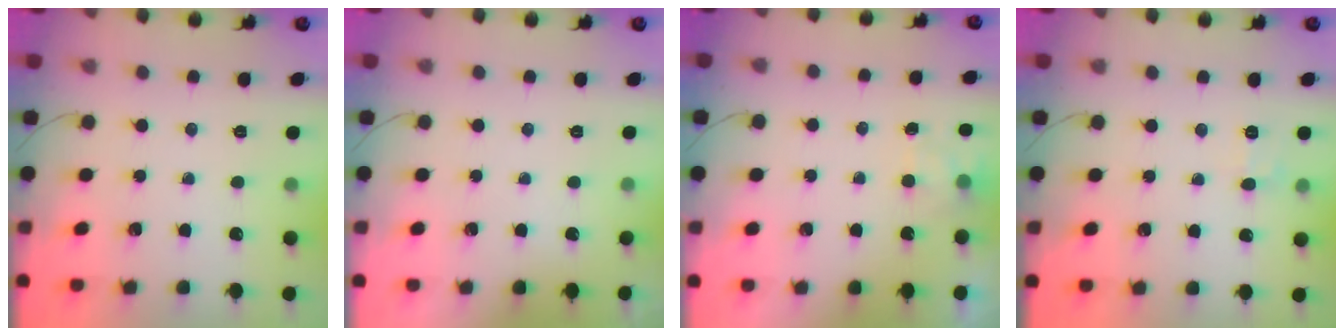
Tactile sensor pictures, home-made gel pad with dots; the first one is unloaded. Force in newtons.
{"total": 1.9, "press": 1.9, "slide": 0.3}
{"total": 2.4, "press": 2.0, "slide": 1.4}
{"total": 6.1, "press": 5.9, "slide": 1.7}